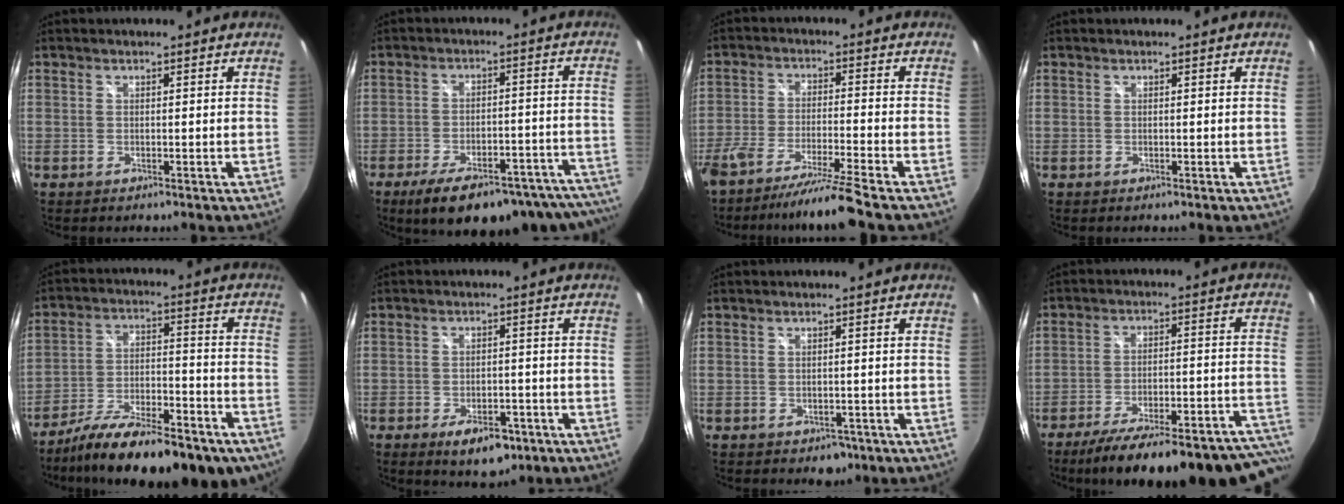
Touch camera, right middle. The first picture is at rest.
{"total": 23.9, "force": [-20.1, 6.4, 11.1], "torque": [-0.161, -0.002, -0.249]}
{"total": 10.9, "force": [-9.3, -1.8, 5.4], "torque": [-0.117, -0.026, -0.162]}
{"total": 0.0}
{"total": 22.0, "force": [-16.3, 6.1, 13.5], "torque": [-0.227, -0.043, -0.243]}
{"total": 7.8, "force": [-4.6, 3.9, 4.9], "torque": [-0.090, -0.004, -0.061]}
{"total": 2.8, "force": [-1.5, 2.1, 1.1], "torque": [-0.020, -0.006, -0.015]}
{"total": 30.1, "force": [-26.4, 5.0, 13.5], "torque": [-0.170, -0.025, -0.352]}